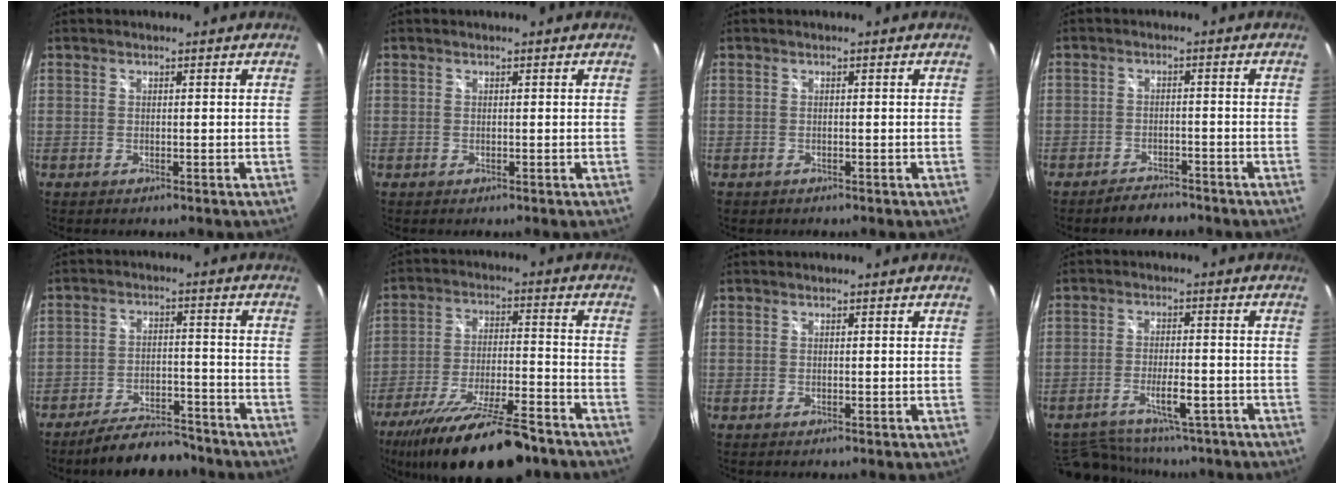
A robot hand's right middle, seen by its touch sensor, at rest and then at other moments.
{"total": 0.0}
{"total": 0.8, "force": [-0.5, 0.6, 0.2], "torque": [-0.007, -0.002, -0.008]}
{"total": 3.9, "force": [-3.5, 1.6, 0.8], "torque": [-0.023, 0.009, -0.053]}
{"total": 10.5, "force": [-9.3, 3.2, 3.6], "torque": [-0.078, 0.015, -0.131]}
{"total": 21.5, "force": [-16.6, 5.0, 12.8], "torque": [-0.244, -0.047, -0.261]}
{"total": 0.0}
{"total": 15.4, "force": [-12.4, 6.0, 6.7], "torque": [-0.147, -0.007, -0.174]}